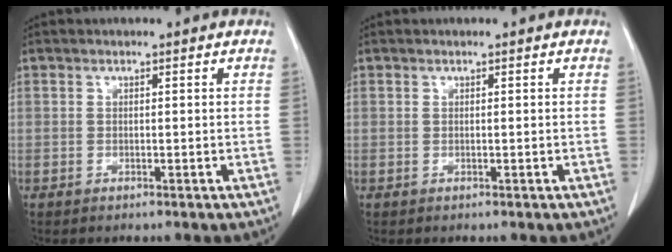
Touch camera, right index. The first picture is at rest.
{"total": 0.0}